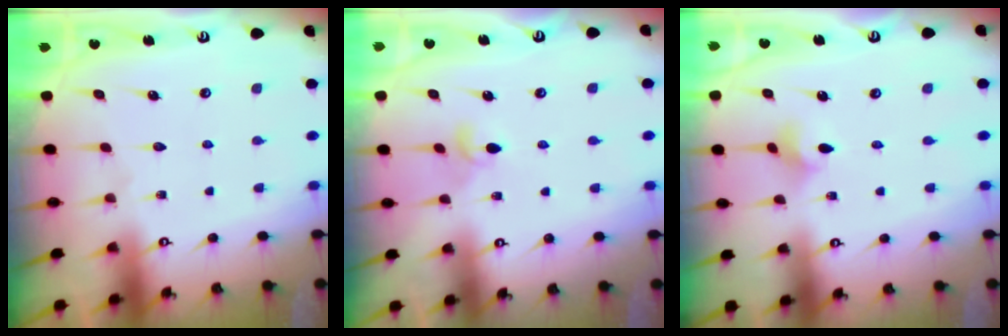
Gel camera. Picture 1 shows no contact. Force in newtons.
{"total": 3.9, "press": 3.8, "slide": 0.8}
{"total": 3.6, "press": 3.6, "slide": 0.6}